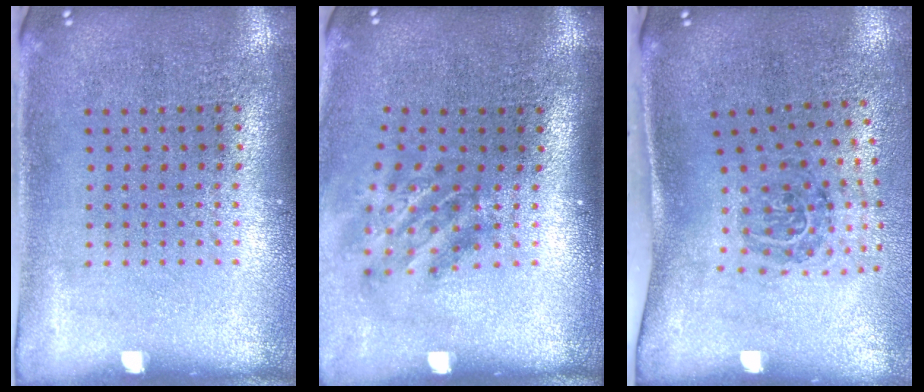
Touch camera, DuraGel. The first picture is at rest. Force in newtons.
{"total": 1.9, "press": 1.2, "slide": 1.4}
{"total": 1.9, "press": 1.2, "slide": 1.4}